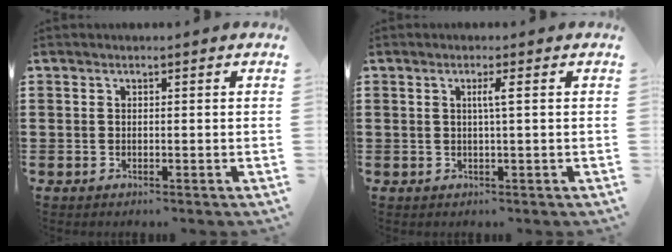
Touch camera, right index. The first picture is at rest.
{"total": 2.0, "force": [0.4, -0.2, 2.0], "torque": [-0.038, -0.002, 0.003]}